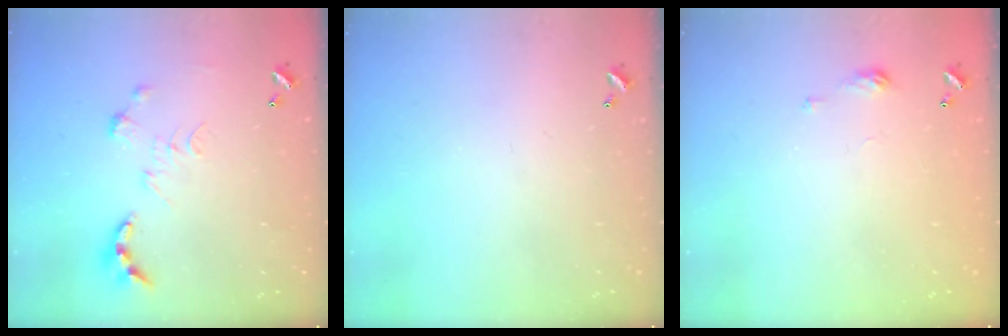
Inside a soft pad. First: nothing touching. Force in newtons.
{"total": 0.0}
{"total": 4.3, "press": 4.2, "slide": 0.5}